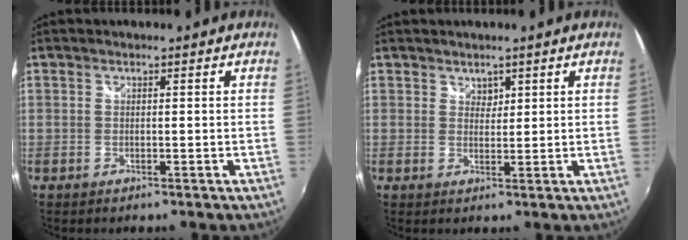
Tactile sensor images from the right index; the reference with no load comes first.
{"total": 1.6, "force": [1.1, 1.1, 0.2], "torque": [0.002, 0.002, 0.018]}